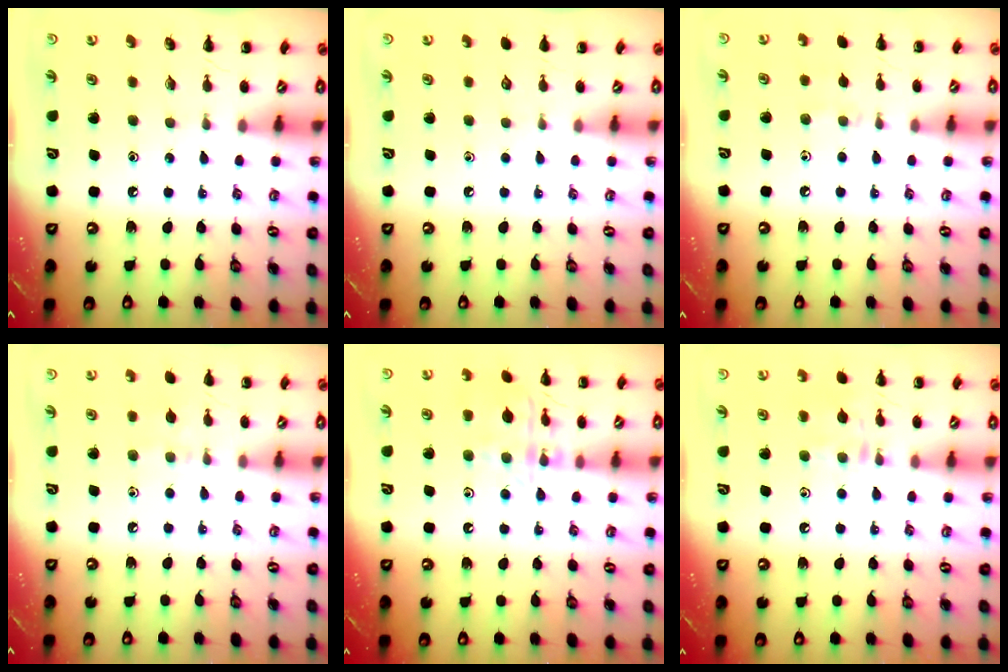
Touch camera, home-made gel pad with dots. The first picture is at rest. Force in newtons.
{"total": 0.0}
{"total": 5.3, "press": 5.0, "slide": 1.7}
{"total": 7.2, "press": 6.6, "slide": 2.8}
{"total": 13.0, "press": 13.0, "slide": 0.6}
{"total": 10.3, "press": 10.3, "slide": 0.9}